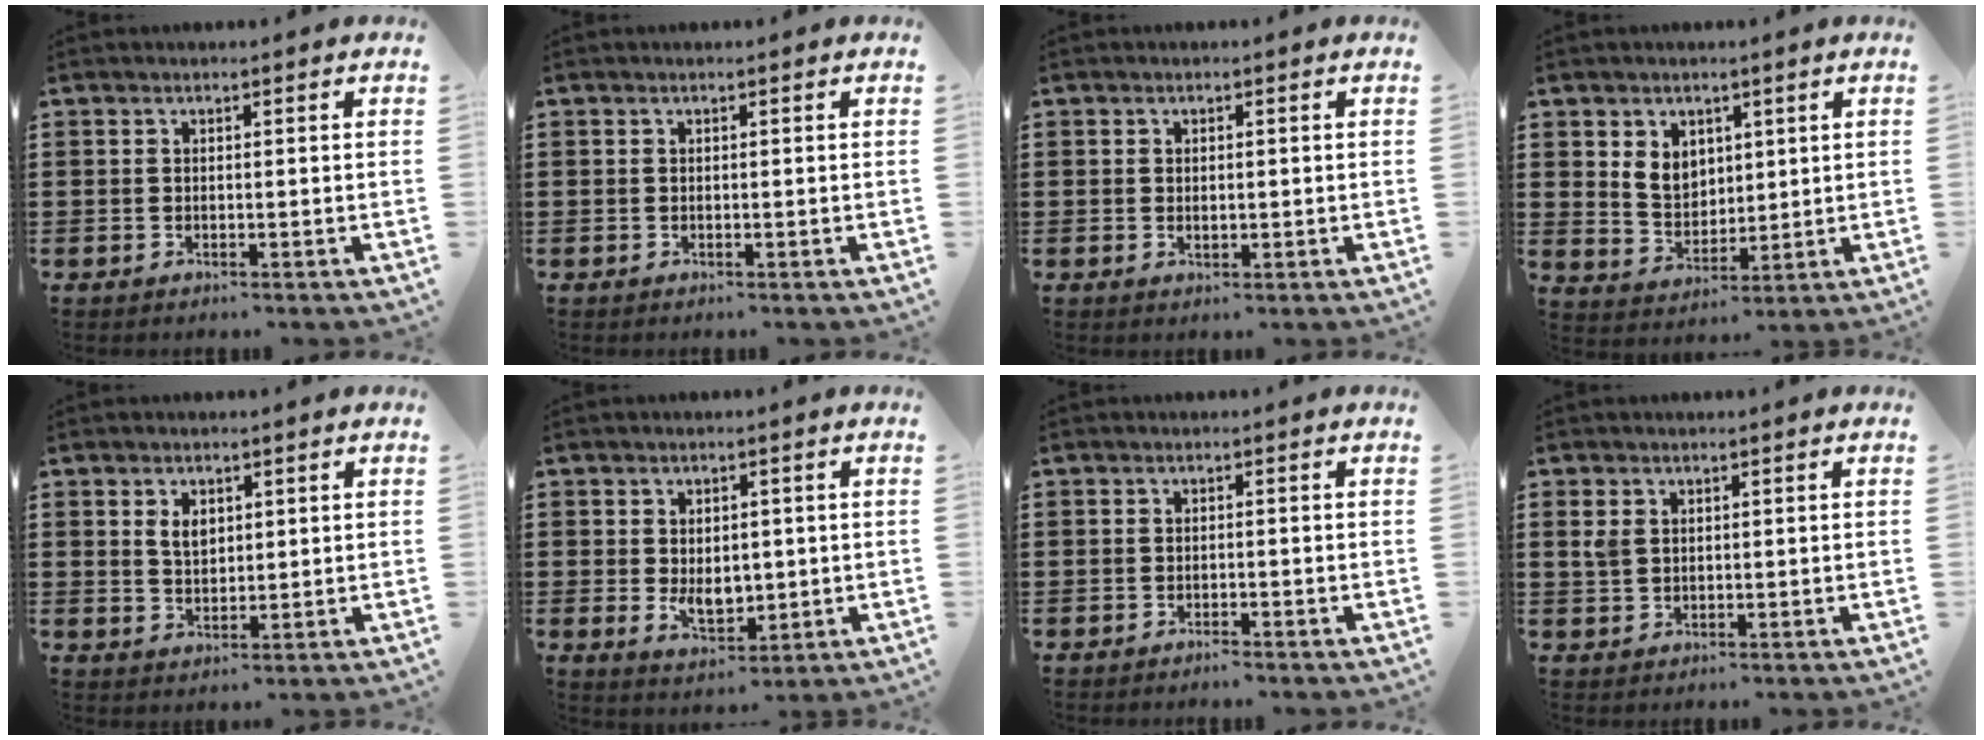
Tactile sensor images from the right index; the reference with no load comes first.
{"total": 0.0}
{"total": 0.9, "force": [0.1, 0.5, 0.7], "torque": [-0.014, 0.004, 0.001]}
{"total": 5.2, "force": [2.4, 4.2, 1.9], "torque": [-0.046, 0.010, 0.044]}
{"total": 3.0, "force": [1.3, 1.9, 1.9], "torque": [-0.036, 0.004, 0.021]}
{"total": 4.6, "force": [0.1, 3.2, 3.4], "torque": [-0.052, 0.001, 0.000]}
{"total": 0.8, "force": [-0.8, 0.0, 0.2], "torque": [-0.006, -0.003, -0.015]}
{"total": 2.2, "force": [1.0, 1.5, 1.3], "torque": [-0.029, 0.007, 0.018]}